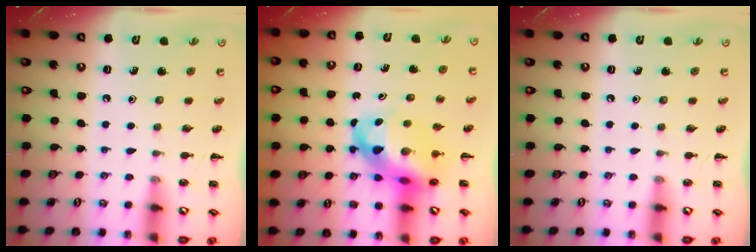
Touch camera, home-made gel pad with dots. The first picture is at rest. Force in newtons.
{"total": 11.5, "press": 11.1, "slide": 3.1}
{"total": 0.0}